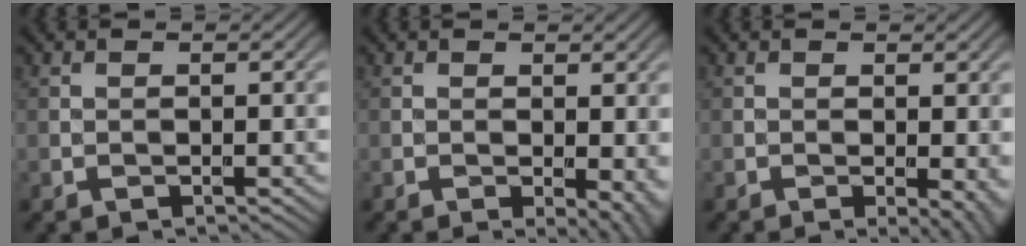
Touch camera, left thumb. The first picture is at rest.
{"total": 3.6, "force": [-0.5, 1.5, 3.3], "torque": [-0.036, -0.006, -0.004]}
{"total": 2.9, "force": [-0.5, 0.8, 2.8], "torque": [-0.033, -0.006, -0.007]}